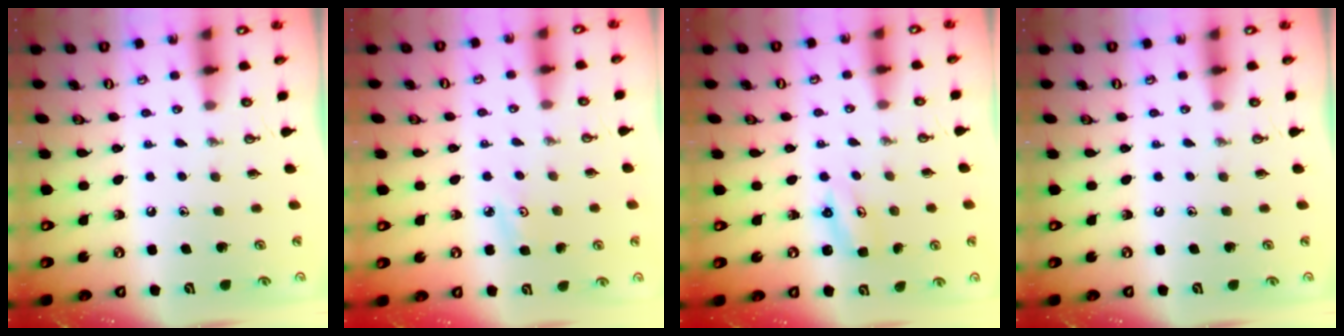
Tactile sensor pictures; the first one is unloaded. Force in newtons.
{"total": 3.3, "press": 3.2, "slide": 0.3}
{"total": 2.8, "press": 2.8, "slide": 0.3}
{"total": 0.0}